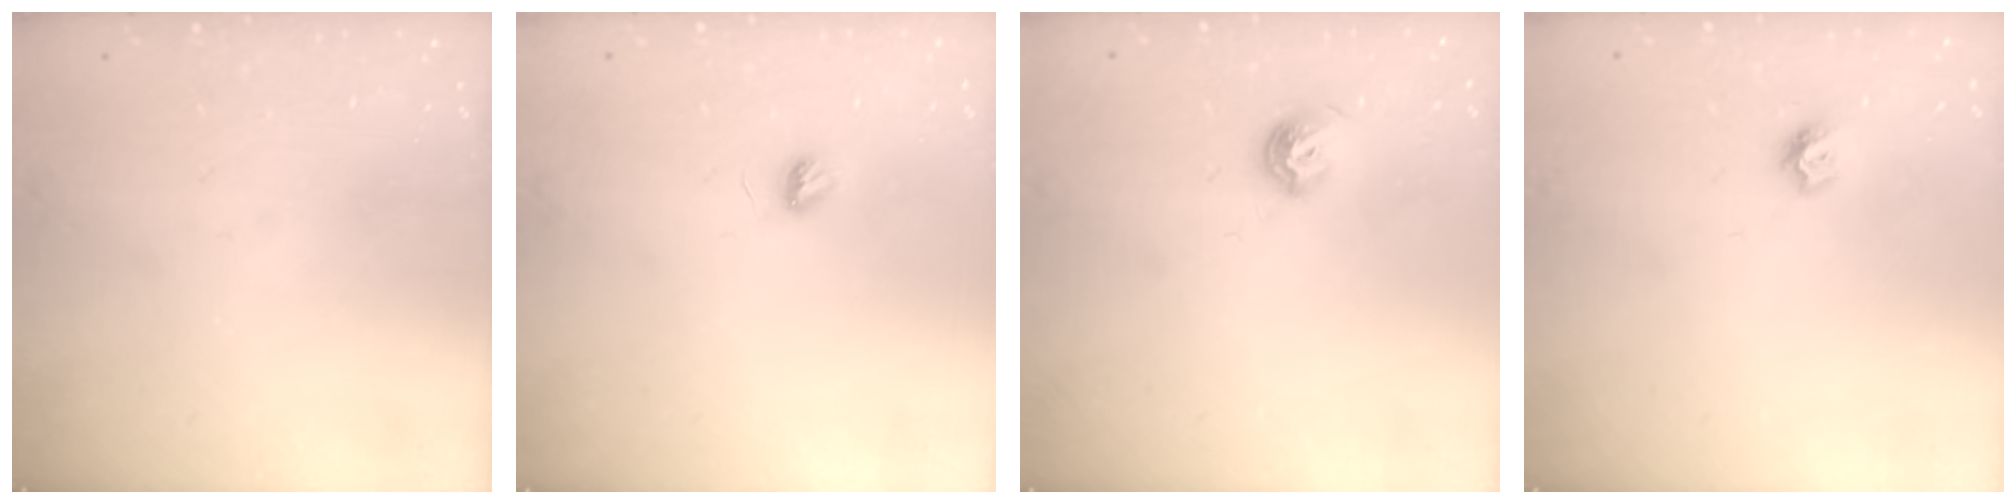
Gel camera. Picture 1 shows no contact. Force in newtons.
{"total": 3.4, "press": 3.4, "slide": 0.4}
{"total": 7.0, "press": 6.9, "slide": 0.7}
{"total": 7.0, "press": 7.0, "slide": 0.7}